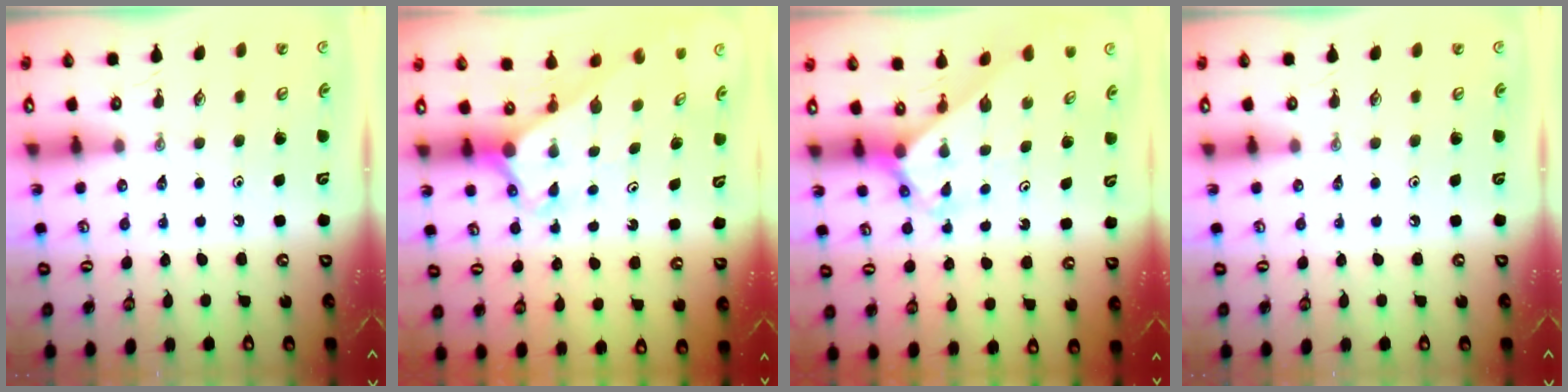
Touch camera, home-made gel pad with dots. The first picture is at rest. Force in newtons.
{"total": 2.6, "press": 2.6, "slide": 0.2}
{"total": 2.7, "press": 2.7, "slide": 0.2}
{"total": 0.0}